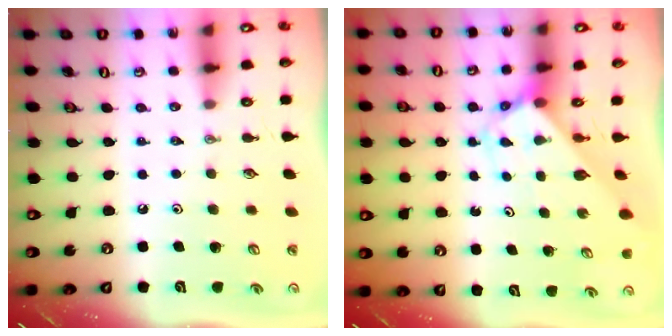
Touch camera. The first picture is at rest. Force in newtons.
{"total": 2.7, "press": 2.7, "slide": 0.2}